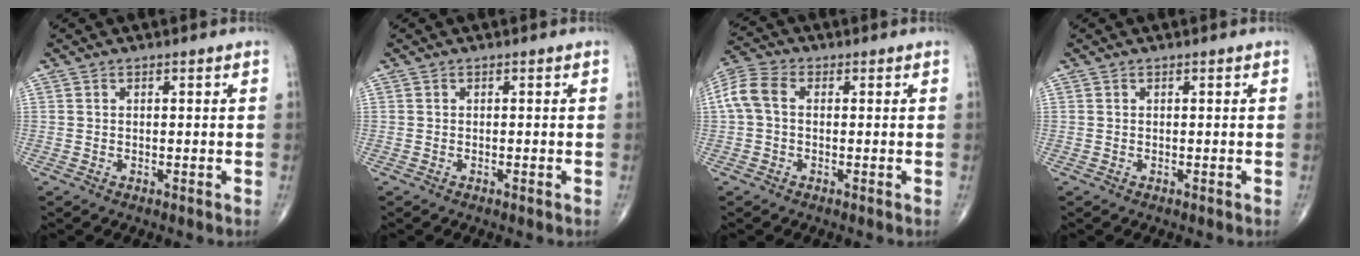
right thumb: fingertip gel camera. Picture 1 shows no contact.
{"total": 0.0}
{"total": 6.5, "force": [0.5, 4.3, 4.8], "torque": [-0.109, 0.022, 0.002]}
{"total": 0.0}